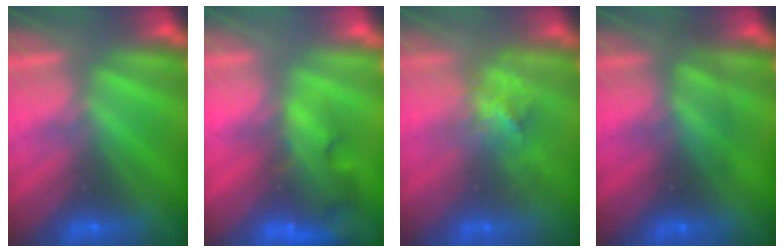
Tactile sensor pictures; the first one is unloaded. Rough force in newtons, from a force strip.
{"total": 7.4}
{"total": 2.8}
{"total": 2.4}